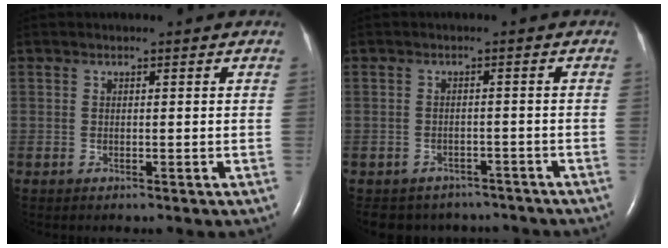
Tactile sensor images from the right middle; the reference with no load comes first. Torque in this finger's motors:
{"motor_torque": [0.30, -0.31, 0.03, 0.03]}